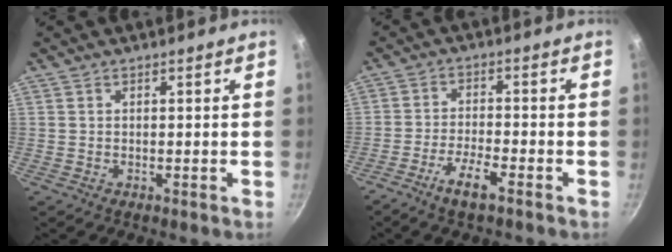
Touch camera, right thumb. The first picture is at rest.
{"total": 5.9, "force": [-3.8, 1.3, 4.3], "torque": [-0.089, 0.024, -0.075]}